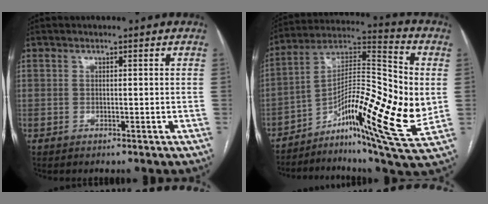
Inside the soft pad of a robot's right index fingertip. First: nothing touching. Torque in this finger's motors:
{"motor_torque": [0.91, -0.25, 0.73, 0.20]}